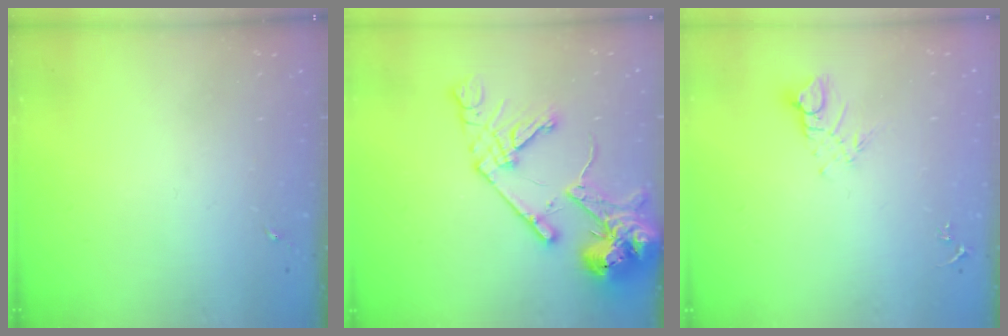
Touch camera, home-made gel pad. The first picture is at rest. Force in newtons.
{"total": 18.1, "press": 17.9, "slide": 2.8}
{"total": 6.2, "press": 6.2, "slide": 0.5}